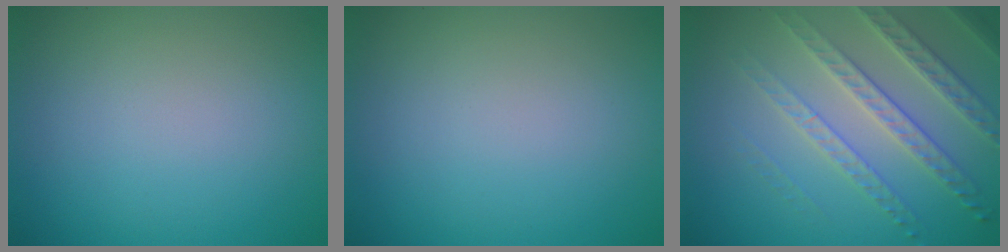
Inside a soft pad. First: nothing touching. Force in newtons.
{"total": 0.0}
{"total": 5.0, "press": 4.2, "slide": 2.8}